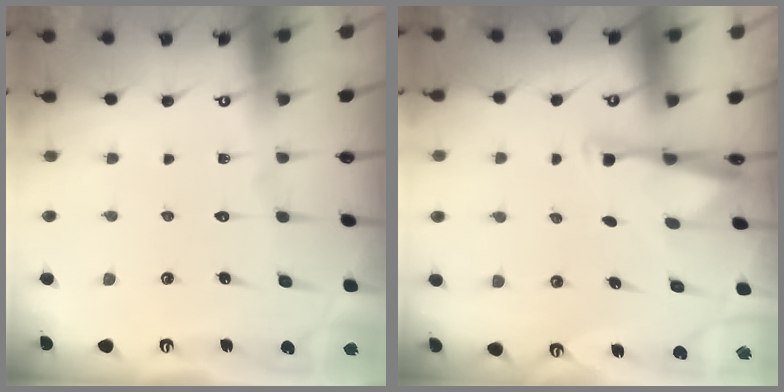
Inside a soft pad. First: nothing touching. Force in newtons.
{"total": 3.1, "press": 3.1, "slide": 0.6}